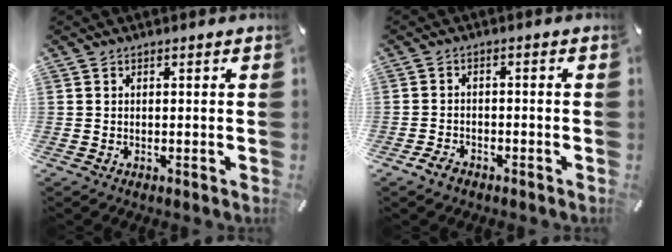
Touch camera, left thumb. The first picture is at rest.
{"total": 2.8, "force": [-2.1, 1.6, 0.9], "torque": [-0.021, 0.011, -0.043]}